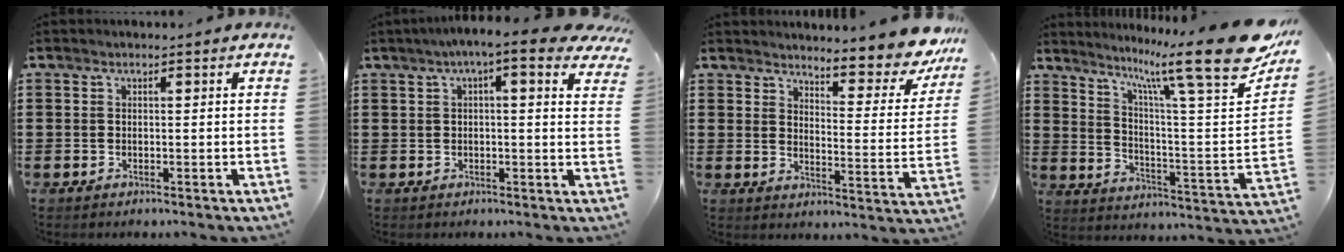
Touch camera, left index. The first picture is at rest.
{"total": 5.0, "force": [3.1, 0.3, 4.0], "torque": [-0.076, -0.003, 0.050]}
{"total": 6.3, "force": [5.9, 0.2, 2.1], "torque": [-0.044, -0.049, 0.097]}
{"total": 16.7, "force": [11.9, 0.8, 11.7], "torque": [-0.209, -0.082, 0.184]}